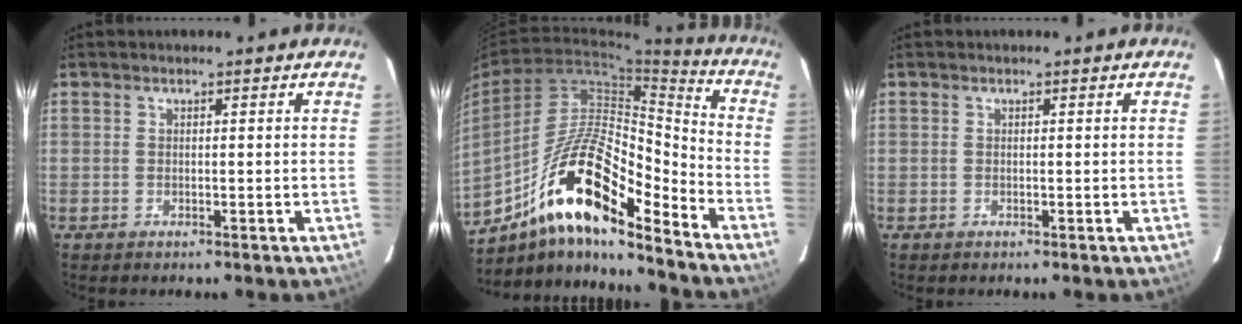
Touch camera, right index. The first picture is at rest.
{"total": 18.3, "force": [-11.5, 4.2, 13.6], "torque": [-0.253, 0.024, -0.197]}
{"total": 0.0}